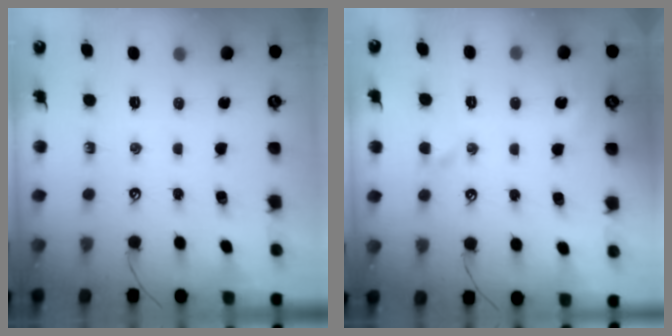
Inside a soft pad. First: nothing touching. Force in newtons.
{"total": 2.2, "press": 2.1, "slide": 0.6}